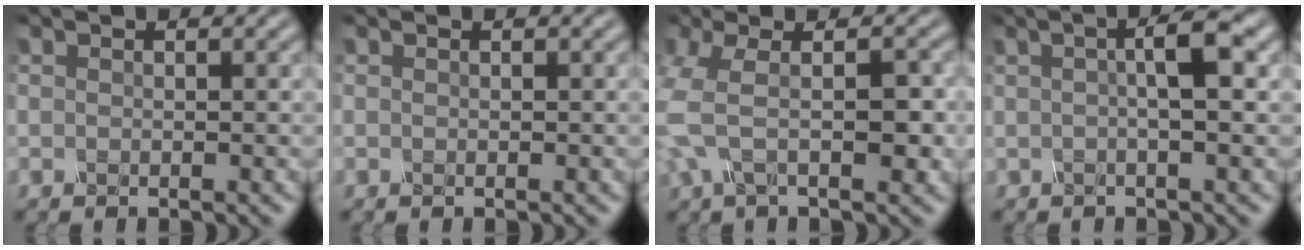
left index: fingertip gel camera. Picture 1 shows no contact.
{"total": 0.0}
{"total": 5.9, "force": [-0.4, 2.4, 5.4], "torque": [-0.123, 0.003, -0.013]}
{"total": 4.0, "force": [0.7, 0.8, 3.9], "torque": [-0.056, 0.011, 0.005]}